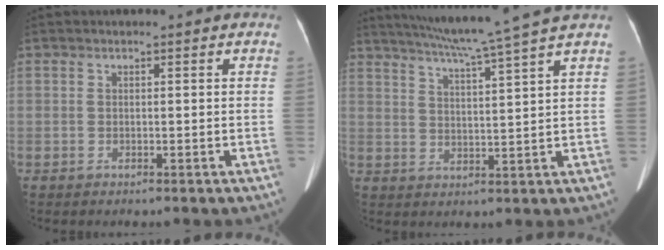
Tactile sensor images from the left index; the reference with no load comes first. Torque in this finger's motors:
{"motor_torque": [0.12, -0.52, -0.01, 0.06]}